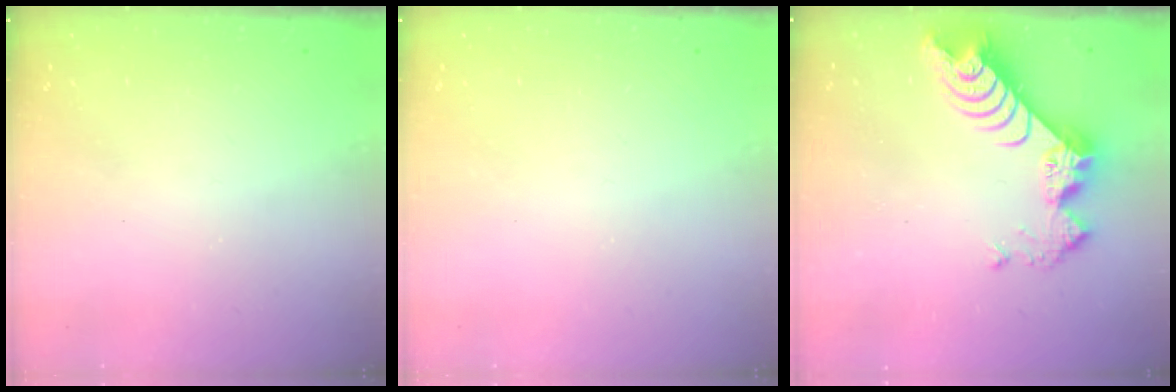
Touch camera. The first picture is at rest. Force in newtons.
{"total": 0.0}
{"total": 9.9, "press": 9.9, "slide": 0.8}